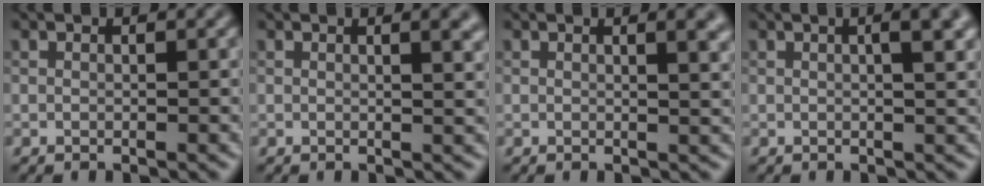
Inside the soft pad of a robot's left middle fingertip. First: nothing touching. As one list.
[{"total": 2.8, "force": [1.2, 1.0, 2.3], "torque": [-0.014, 0.004, 0.015]}, {"total": 3.1, "force": [1.4, 1.2, 2.5], "torque": [-0.015, 0.005, 0.017]}, {"total": 4.8, "force": [1.6, 1.9, 4.1], "torque": [-0.025, 0.022, 0.001]}]